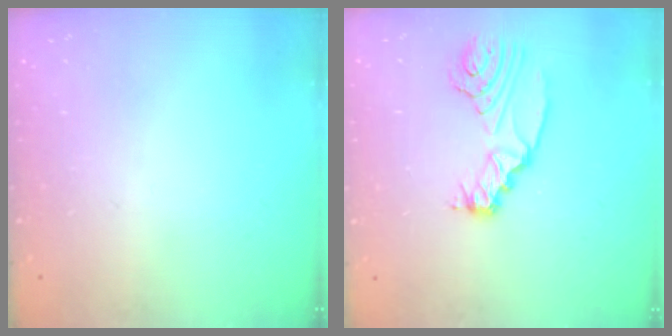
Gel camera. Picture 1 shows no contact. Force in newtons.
{"total": 10.3, "press": 10.2, "slide": 1.2}